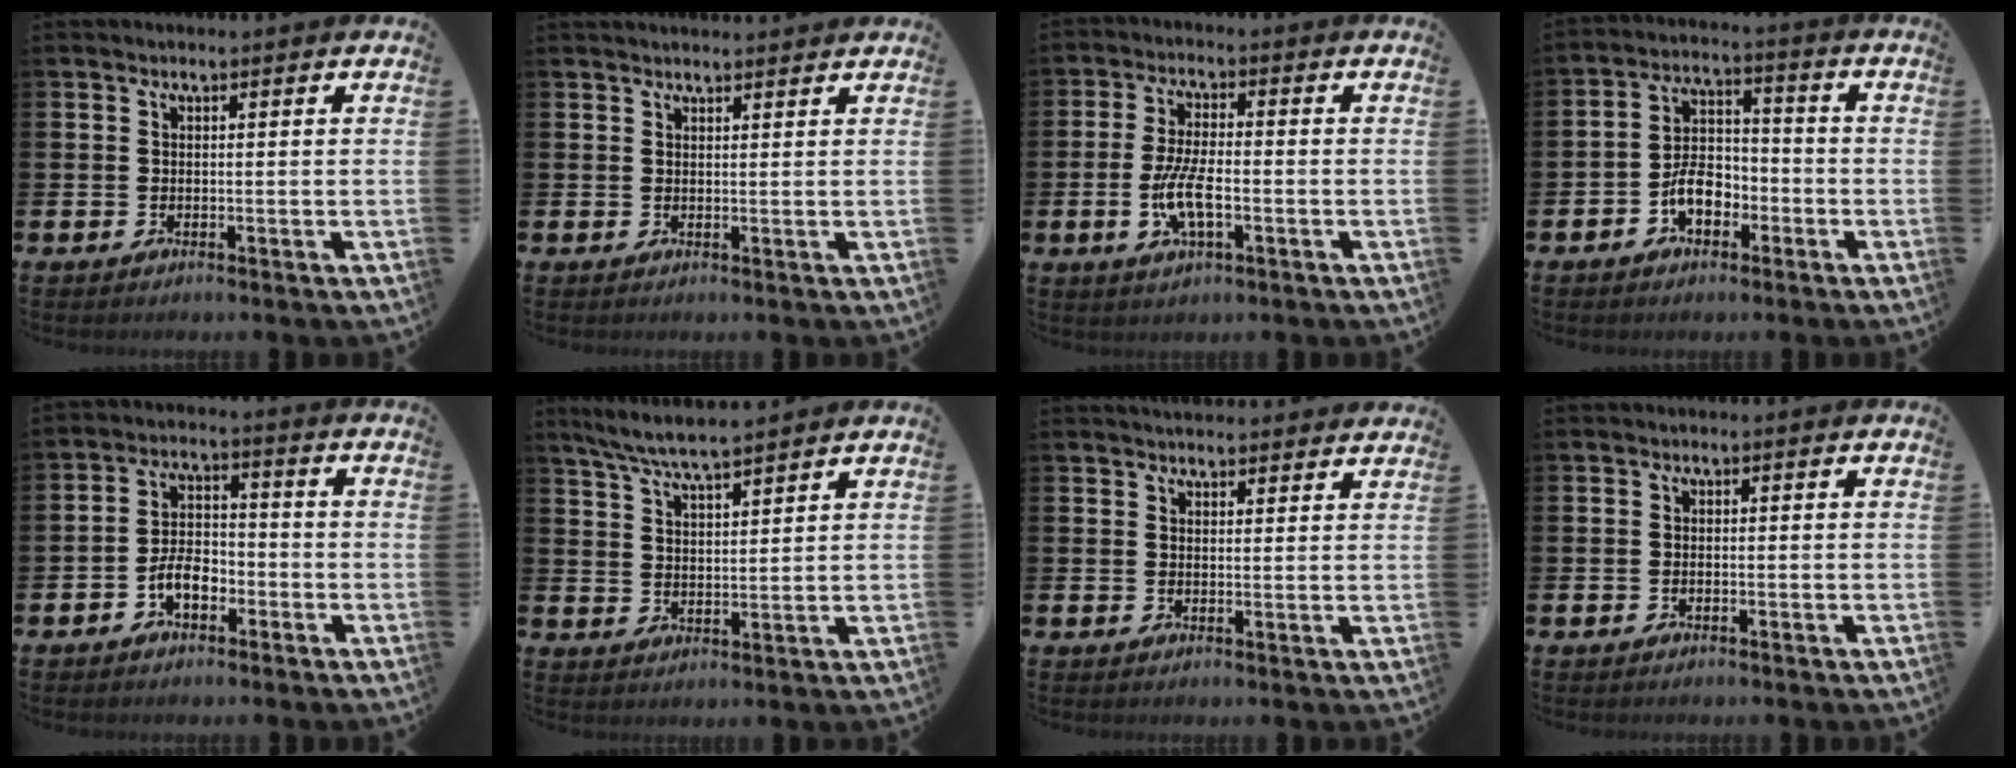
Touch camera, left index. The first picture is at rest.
{"total": 1.7, "force": [1.6, 0.2, 0.1], "torque": [0.005, -0.006, 0.028]}
{"total": 6.5, "force": [-1.5, 2.3, 5.9], "torque": [-0.115, -0.004, -0.030]}
{"total": 6.0, "force": [-2.6, 3.9, 3.8], "torque": [-0.068, 0.010, -0.051]}
{"total": 4.5, "force": [-2.2, 2.5, 3.1], "torque": [-0.057, 0.012, -0.040]}
{"total": 6.2, "force": [5.8, 0.1, 2.0], "torque": [-0.060, -0.024, 0.106]}
{"total": 3.0, "force": [3.0, 0.5, 0.0], "torque": [0.004, -0.018, 0.053]}
{"total": 0.0}